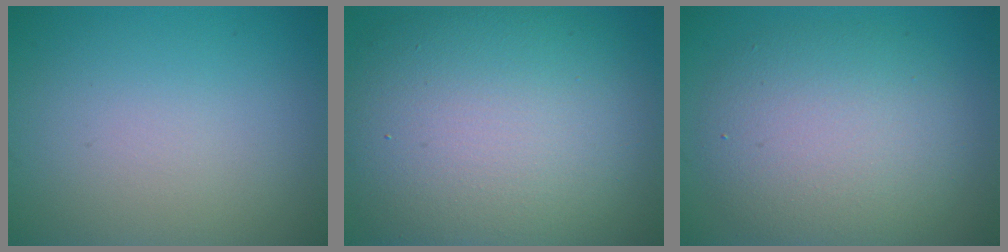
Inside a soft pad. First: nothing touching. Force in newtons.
{"total": 13.9, "press": 13.9, "slide": 0.3}
{"total": 6.7, "press": 6.7, "slide": 0.3}